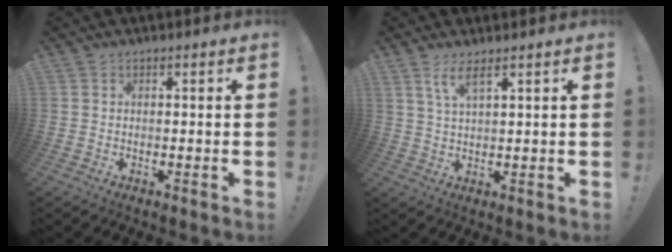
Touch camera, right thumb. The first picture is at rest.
{"total": 5.0, "force": [3.2, 0.8, 3.8], "torque": [-0.077, -0.007, 0.055]}